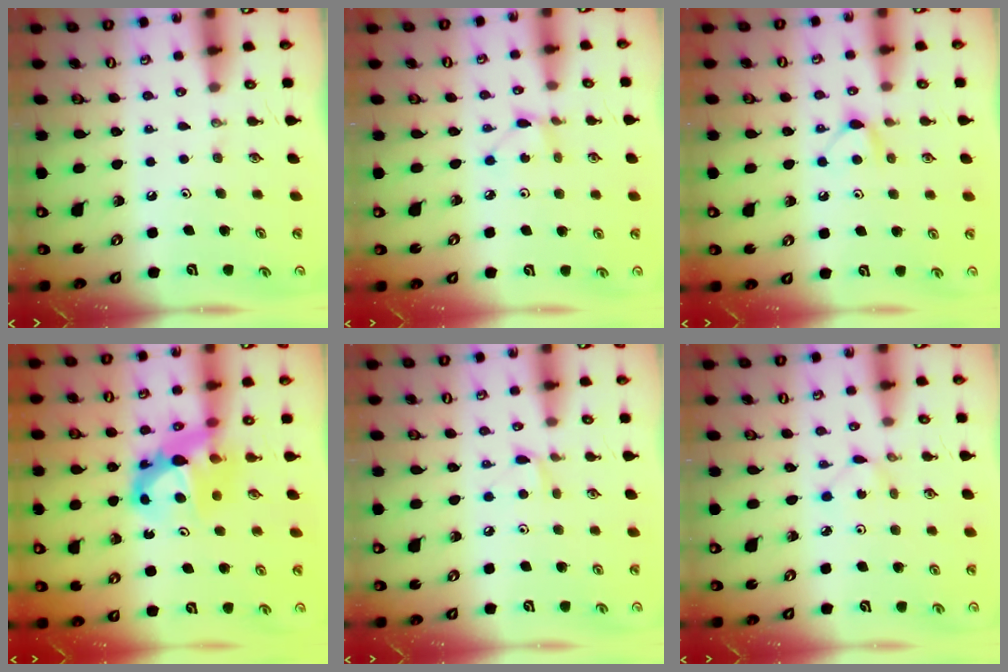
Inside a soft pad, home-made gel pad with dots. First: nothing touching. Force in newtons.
{"total": 2.2, "press": 2.1, "slide": 0.3}
{"total": 5.5, "press": 5.5, "slide": 0.7}
{"total": 8.3, "press": 8.2, "slide": 0.8}
{"total": 6.1, "press": 6.1, "slide": 0.7}
{"total": 1.3, "press": 1.2, "slide": 0.1}